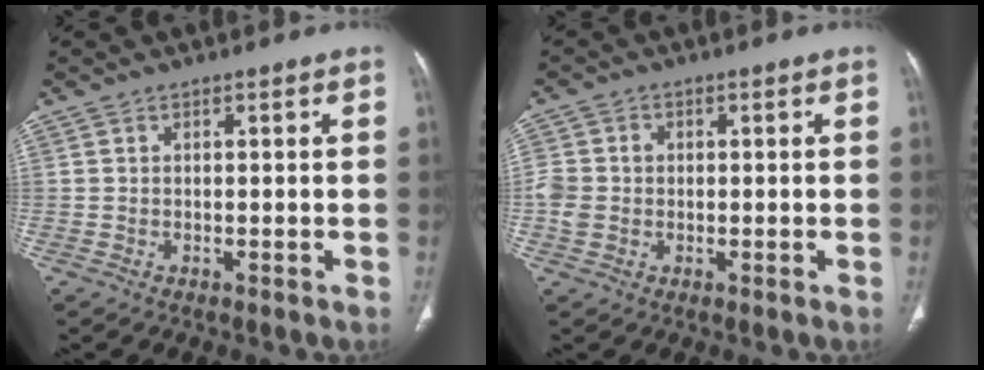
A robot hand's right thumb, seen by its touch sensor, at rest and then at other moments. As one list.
[{"total": 4.8, "force": [-0.4, 4.1, 2.3], "torque": [-0.045, 0.009, -0.009]}]